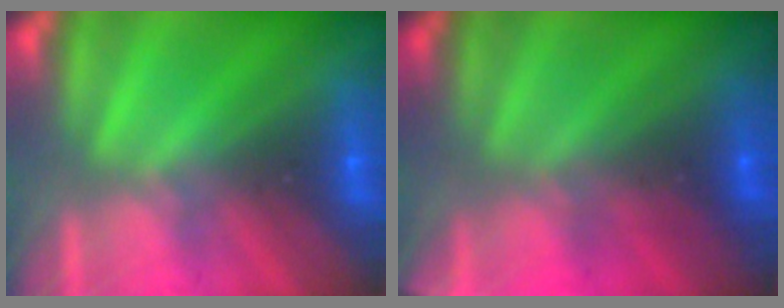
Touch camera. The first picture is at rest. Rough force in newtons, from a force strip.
{"total": 3.4}